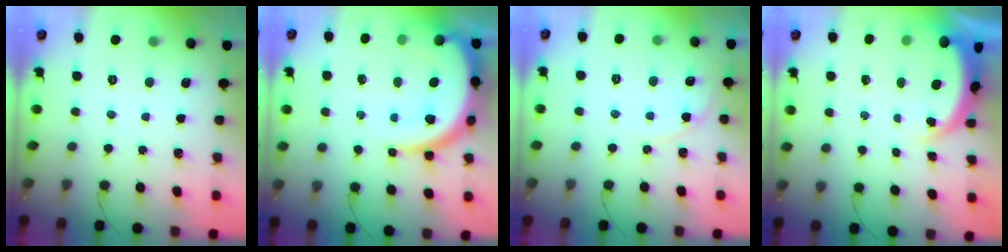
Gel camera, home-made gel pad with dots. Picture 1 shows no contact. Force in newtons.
{"total": 16.2, "press": 16.2, "slide": 1.4}
{"total": 4.8, "press": 4.8, "slide": 0.5}
{"total": 4.6, "press": 4.5, "slide": 1.0}